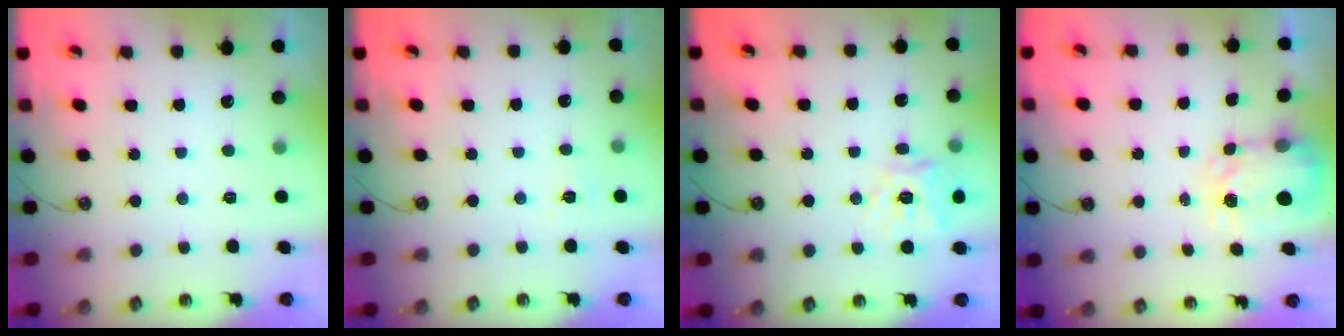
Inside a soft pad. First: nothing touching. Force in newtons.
{"total": 2.3, "press": 2.3, "slide": 0.3}
{"total": 14.1, "press": 14.0, "slide": 1.8}
{"total": 4.0, "press": 4.0, "slide": 0.5}